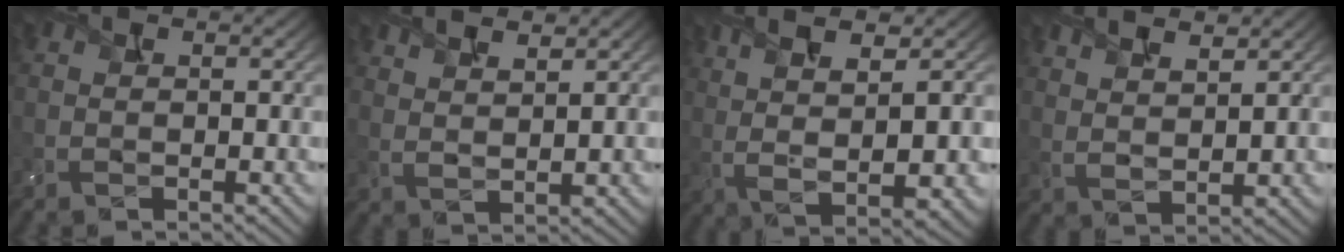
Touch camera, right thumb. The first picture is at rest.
{"total": 4.6, "force": [3.7, 1.0, 2.6], "torque": [-0.046, 0.004, 0.060]}
{"total": 8.9, "force": [2.9, 2.5, 8.0], "torque": [-0.162, -0.001, 0.063]}
{"total": 5.8, "force": [4.6, 1.4, 3.2], "torque": [-0.058, 0.003, 0.079]}